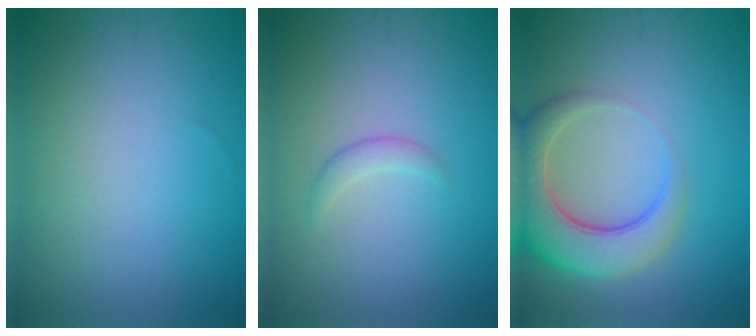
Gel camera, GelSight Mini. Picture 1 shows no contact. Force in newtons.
{"total": 1.1, "press": 1.1, "slide": 0.1}
{"total": 6.8, "press": 6.8, "slide": 0.7}